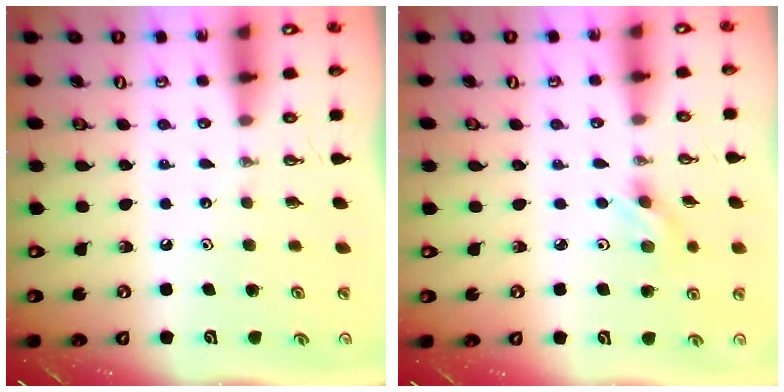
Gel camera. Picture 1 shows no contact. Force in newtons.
{"total": 2.9, "press": 2.6, "slide": 1.4}